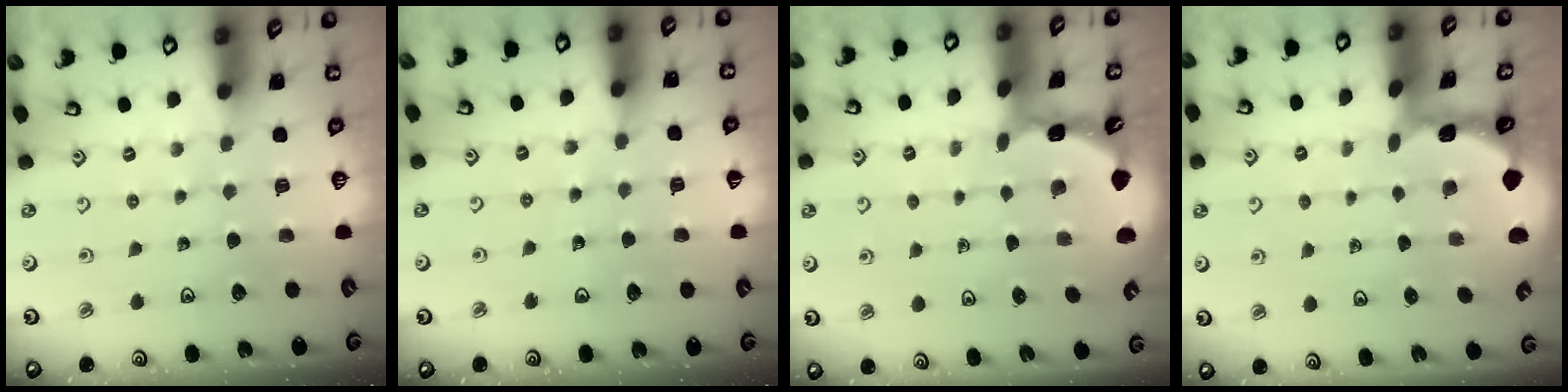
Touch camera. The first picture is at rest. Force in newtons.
{"total": 3.5, "press": 3.5, "slide": 0.3}
{"total": 1.9, "press": 1.9, "slide": 0.1}
{"total": 1.5, "press": 1.5, "slide": 0.2}